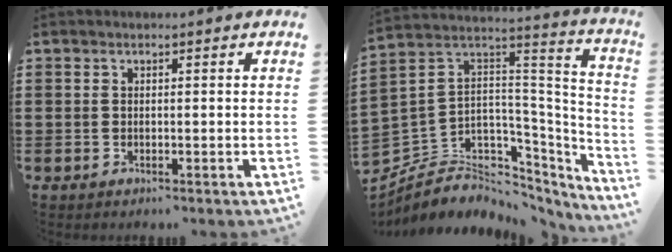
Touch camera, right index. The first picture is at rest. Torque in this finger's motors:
{"motor_torque": [0.03, -0.01, -1.05, -0.21]}